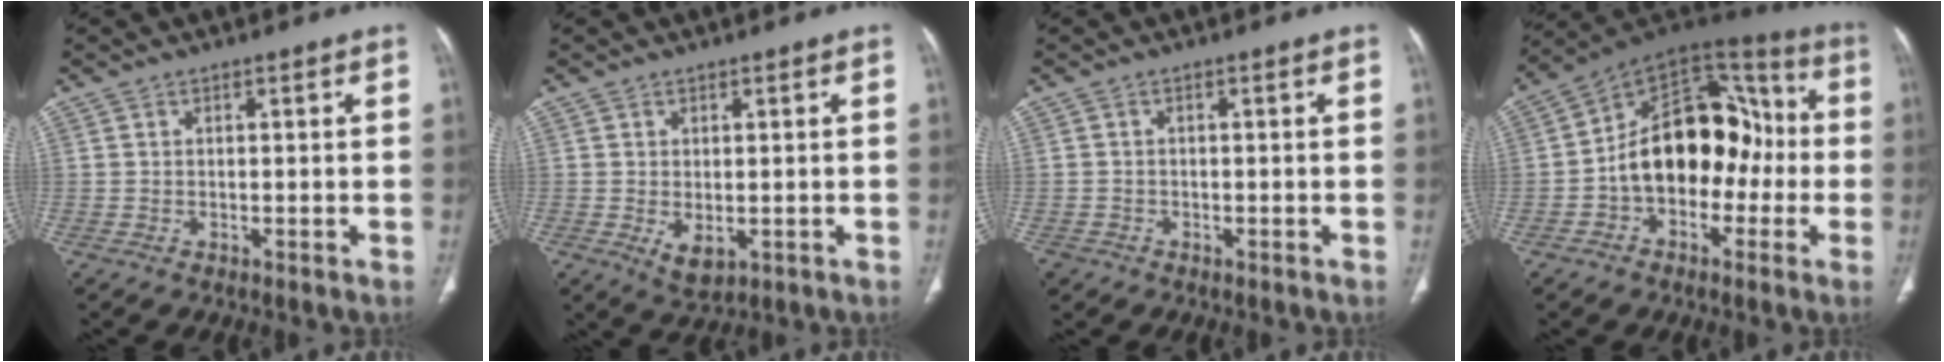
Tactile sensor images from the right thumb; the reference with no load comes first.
{"total": 3.7, "force": [-0.6, 2.2, 2.9], "torque": [-0.044, -0.005, 0.008]}
{"total": 1.6, "force": [-0.9, 1.3, 0.1], "torque": [-0.001, 0.005, -0.016]}
{"total": 19.4, "force": [-2.5, 13.0, 14.1], "torque": [-0.172, 0.062, -0.048]}